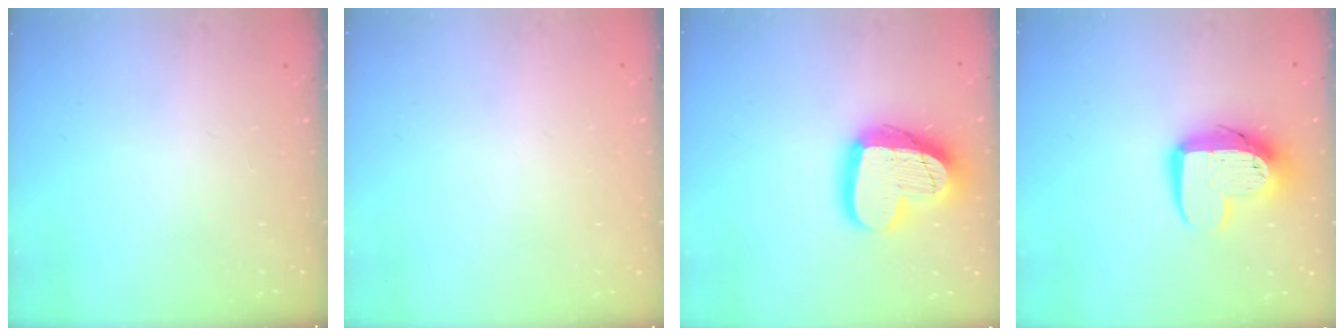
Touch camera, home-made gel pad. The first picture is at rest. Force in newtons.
{"total": 0.0}
{"total": 20.4, "press": 20.3, "slide": 1.7}
{"total": 11.0, "press": 10.9, "slide": 0.9}